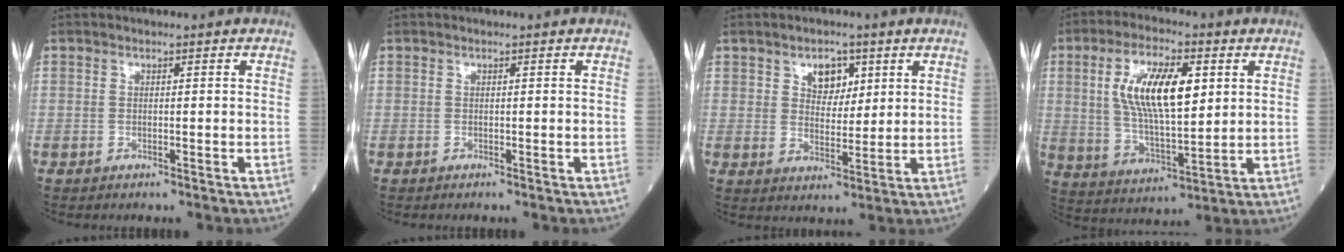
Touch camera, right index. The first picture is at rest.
{"total": 0.0}
{"total": 4.7, "force": [2.3, 2.9, 3.0], "torque": [-0.046, 0.005, 0.039]}
{"total": 13.2, "force": [3.5, 4.2, 12.0], "torque": [-0.238, 0.007, 0.066]}